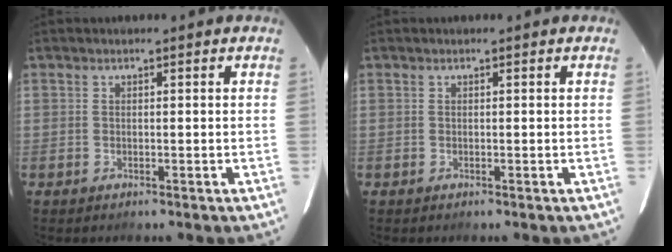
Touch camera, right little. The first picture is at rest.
{"total": 0.0}